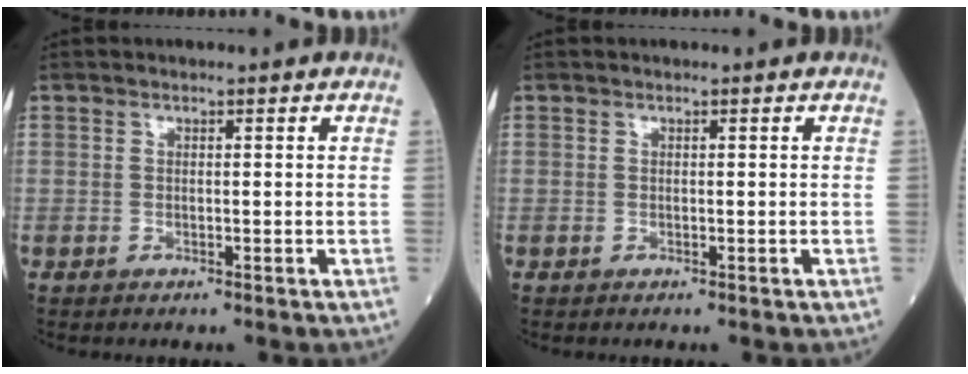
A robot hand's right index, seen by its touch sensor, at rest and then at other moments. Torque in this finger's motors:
{"motor_torque": [0.00, 0.00, 0.00, 0.01]}